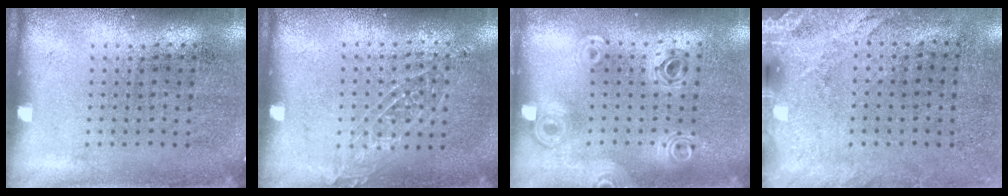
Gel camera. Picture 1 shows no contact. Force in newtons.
{"total": 1.0, "press": 1.0, "slide": 0.3}
{"total": 0.9, "press": 0.9, "slide": 0.1}
{"total": 2.7, "press": 2.1, "slide": 1.6}